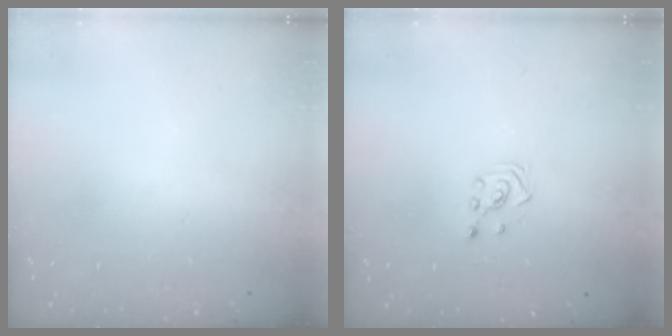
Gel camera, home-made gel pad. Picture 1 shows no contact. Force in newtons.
{"total": 2.5, "press": 2.4, "slide": 0.8}